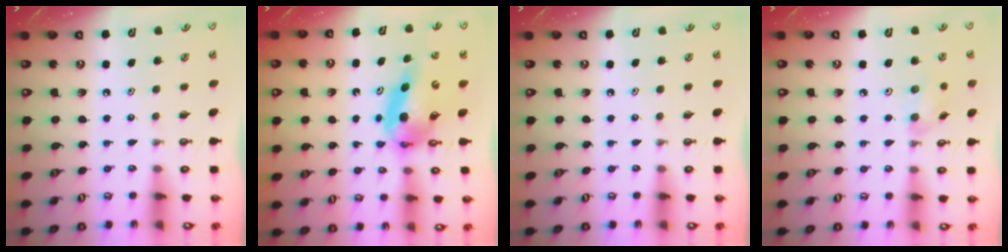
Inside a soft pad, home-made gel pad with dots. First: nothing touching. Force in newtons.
{"total": 9.6, "press": 9.5, "slide": 0.9}
{"total": 0.0}
{"total": 5.7, "press": 5.7, "slide": 0.8}